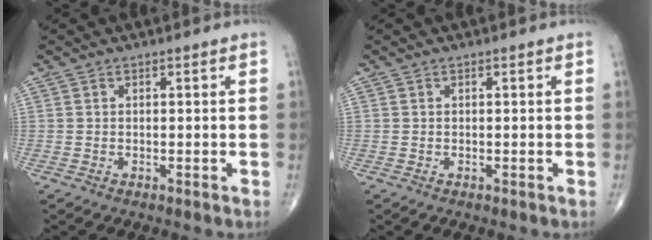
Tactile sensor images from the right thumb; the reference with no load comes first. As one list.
[{"total": 0.0}]